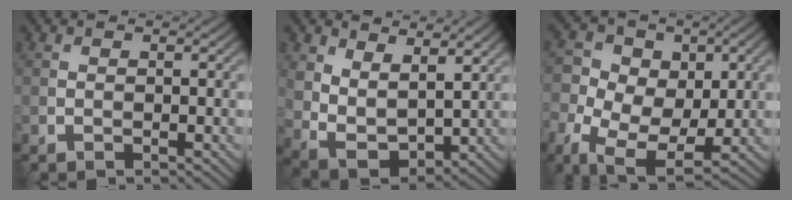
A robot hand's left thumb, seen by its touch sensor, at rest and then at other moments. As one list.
[{"total": 8.4, "force": [4.6, 4.7, 5.2], "torque": [-0.131, -0.012, 0.092]}, {"total": 10.0, "force": [-1.5, 7.5, 6.5], "torque": [-0.139, -0.015, -0.034]}]